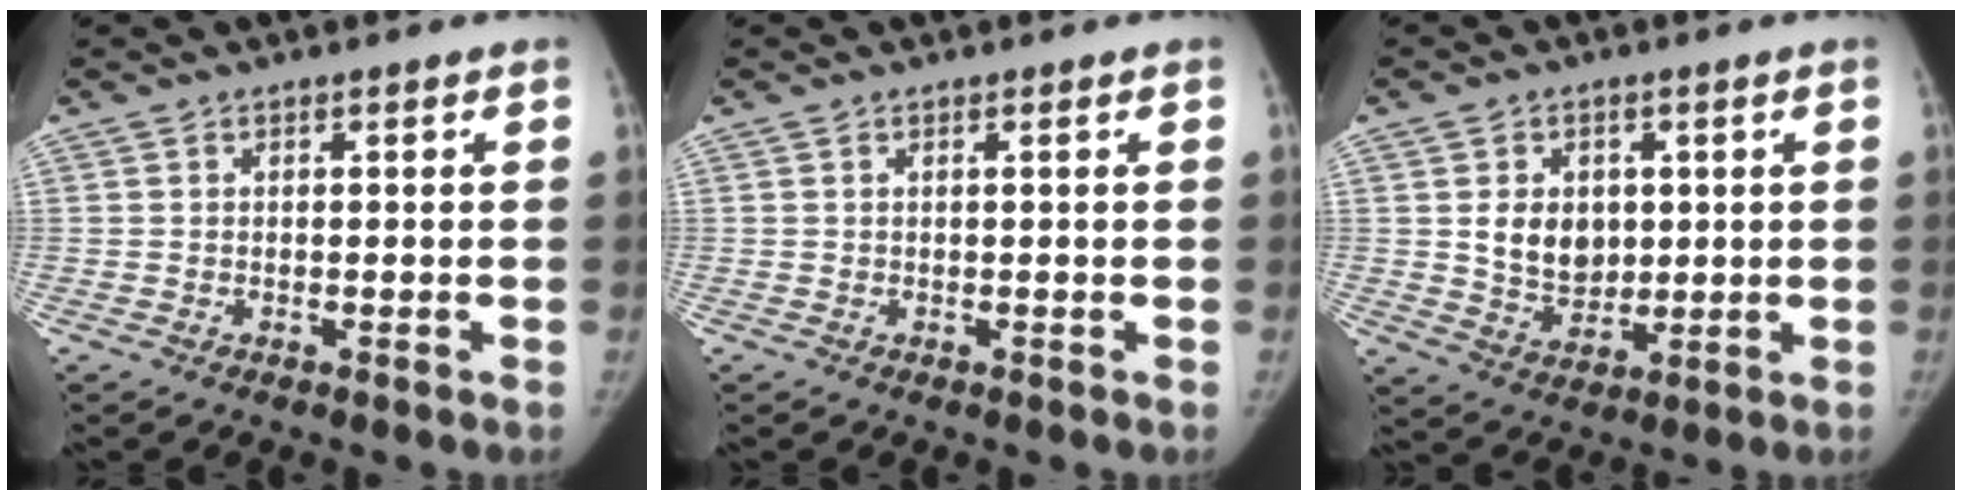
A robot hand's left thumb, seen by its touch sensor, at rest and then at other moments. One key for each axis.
{"total": 0.0}
{"total": 8.2, "fx": 1.5, "fy": 6.2, "fz": 5.1, "tx": -0.047, "ty": -0.016, "tz": 0.038}